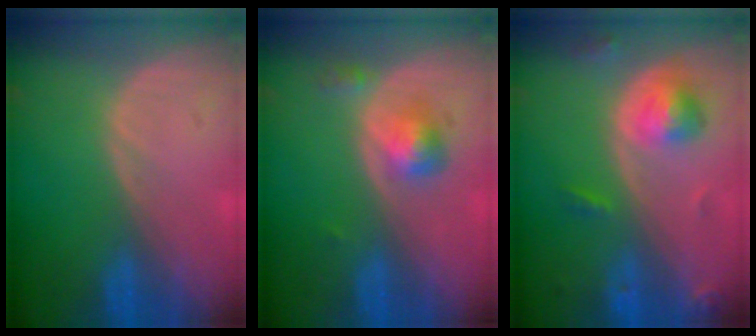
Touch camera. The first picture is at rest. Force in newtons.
{"total": 3.3, "press": 3.3, "slide": 0.2}
{"total": 5.2, "press": 4.9, "slide": 1.8}